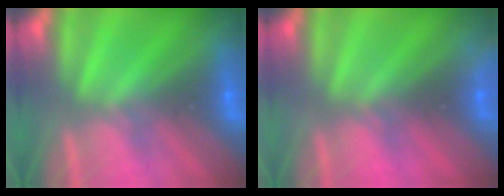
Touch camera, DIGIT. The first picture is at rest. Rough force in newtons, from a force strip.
{"total": 2.4}